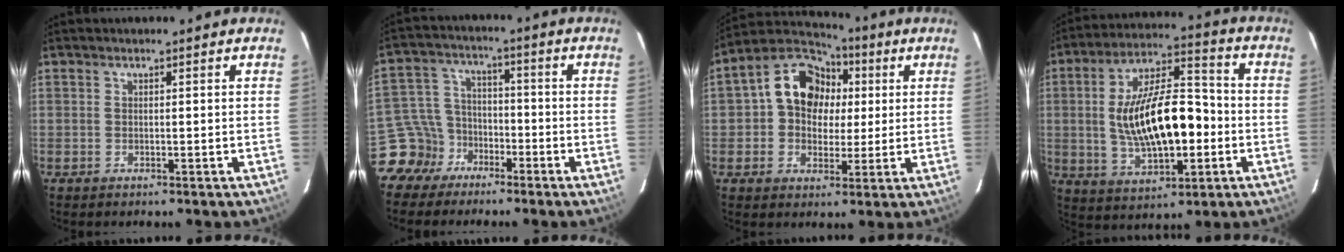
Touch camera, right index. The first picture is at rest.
{"total": 8.5, "force": [-5.9, 6.1, 0.3], "torque": [-0.025, 0.028, -0.113]}
{"total": 11.6, "force": [1.9, 9.8, 5.9], "torque": [-0.130, 0.036, 0.028]}
{"total": 17.7, "force": [-1.8, 7.6, 15.8], "torque": [-0.292, 0.011, -0.019]}